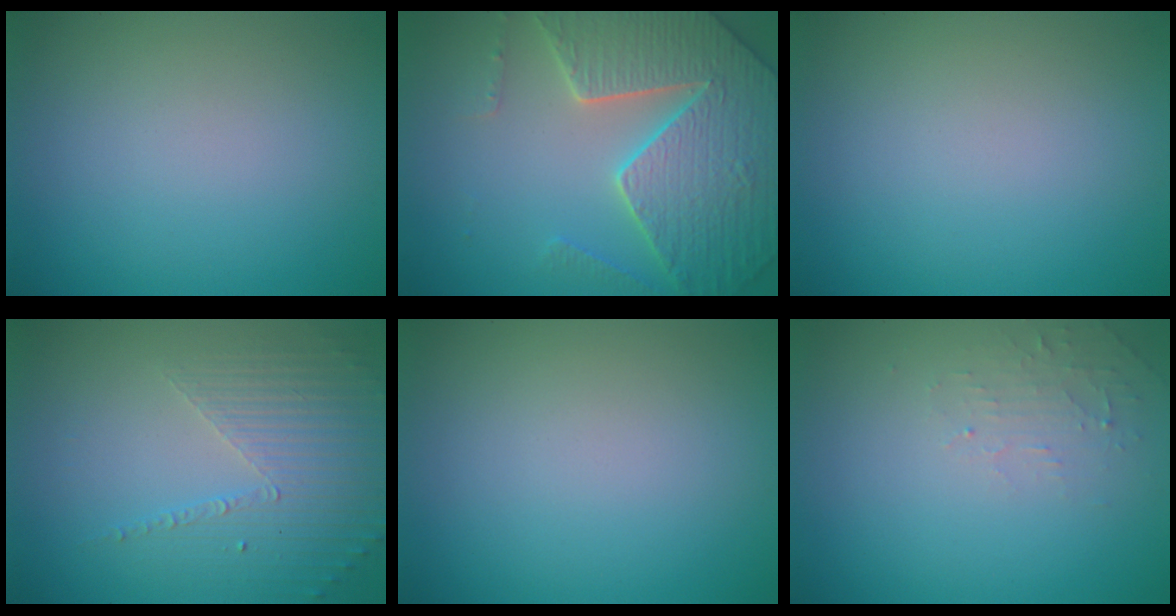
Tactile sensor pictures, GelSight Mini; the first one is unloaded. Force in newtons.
{"total": 7.6, "press": 7.3, "slide": 1.9}
{"total": 0.0}
{"total": 4.3, "press": 3.1, "slide": 3.0}
{"total": 0.0}
{"total": 1.6, "press": 1.5, "slide": 0.3}